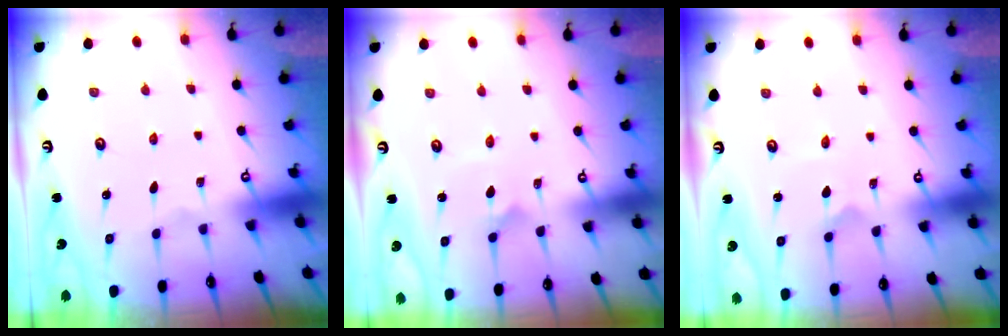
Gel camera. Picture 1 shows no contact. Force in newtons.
{"total": 3.5, "press": 3.5, "slide": 0.3}
{"total": 1.0, "press": 1.0, "slide": 0.0}